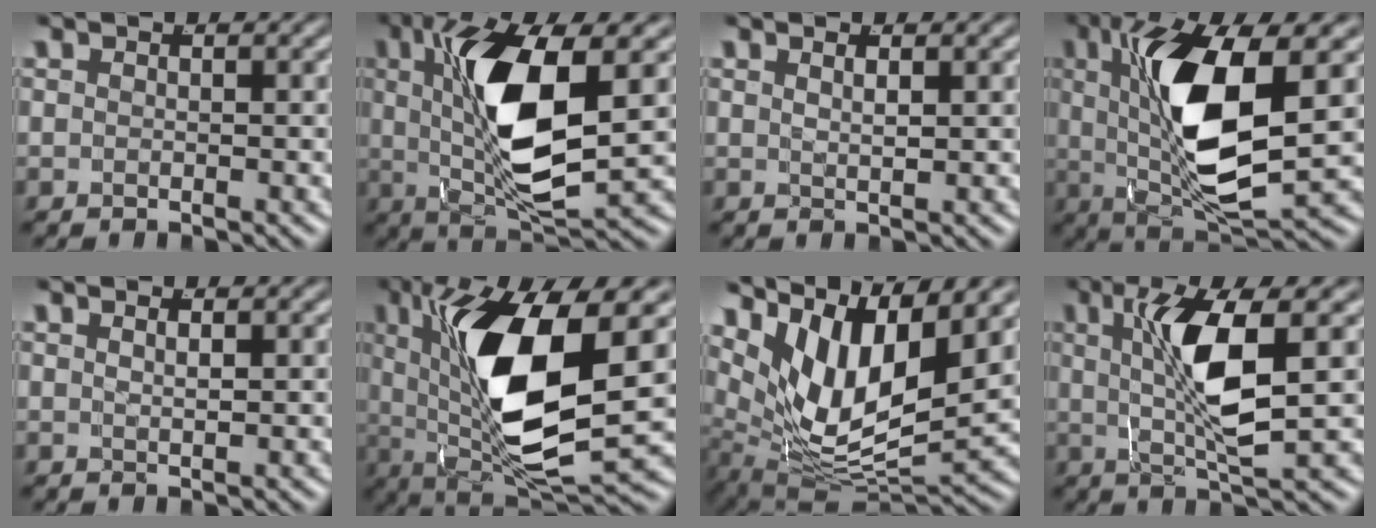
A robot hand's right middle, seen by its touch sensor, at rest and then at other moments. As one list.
[{"total": 10.3, "force": [1.1, 3.6, 9.6], "torque": [-0.179, -0.011, 0.027]}, {"total": 1.2, "force": [0.6, -0.5, 0.9], "torque": [-0.013, -0.007, 0.021]}, {"total": 11.5, "force": [1.2, 4.4, 10.6], "torque": [-0.198, -0.014, 0.032]}, {"total": 1.0, "force": [0.4, -0.5, 0.7], "torque": [-0.009, -0.006, 0.016]}, {"total": 15.4, "force": [1.7, 6.7, 13.8], "torque": [-0.255, -0.019, 0.047]}, {"total": 14.4, "force": [1.7, 9.8, 10.4], "torque": [-0.205, -0.034, 0.038]}, {"total": 6.5, "force": [1.0, 0.9, 6.3], "torque": [-0.118, -0.006, 0.025]}]